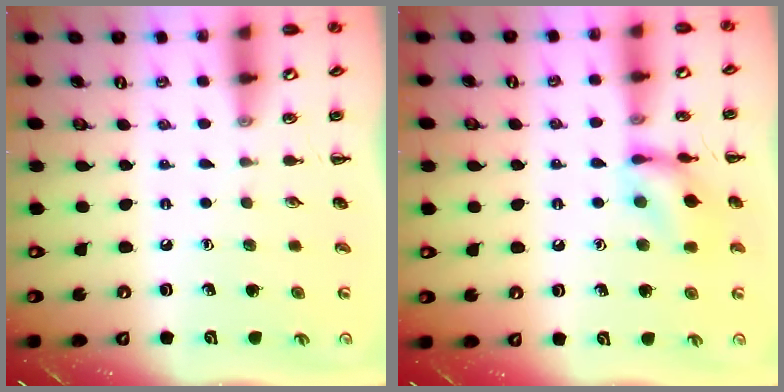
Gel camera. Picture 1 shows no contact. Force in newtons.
{"total": 12.3, "press": 12.2, "slide": 1.0}